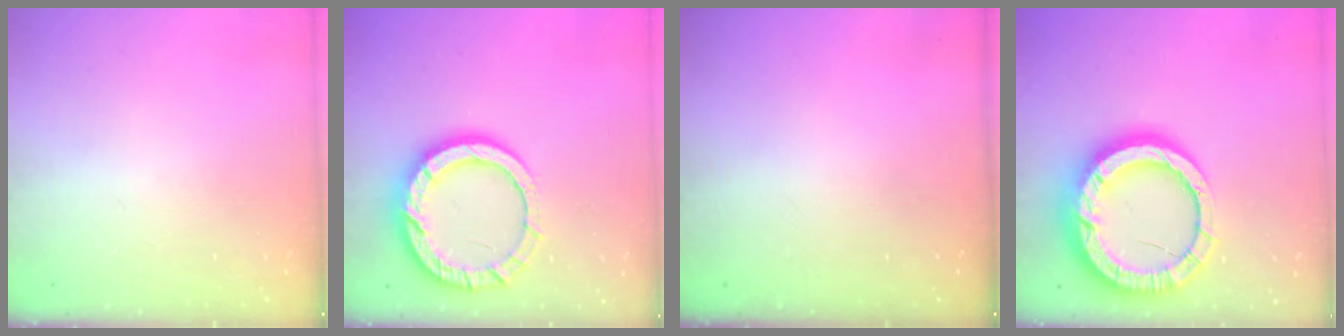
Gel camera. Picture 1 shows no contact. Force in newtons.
{"total": 15.0, "press": 14.9, "slide": 1.3}
{"total": 0.0}
{"total": 21.5, "press": 21.5, "slide": 1.8}